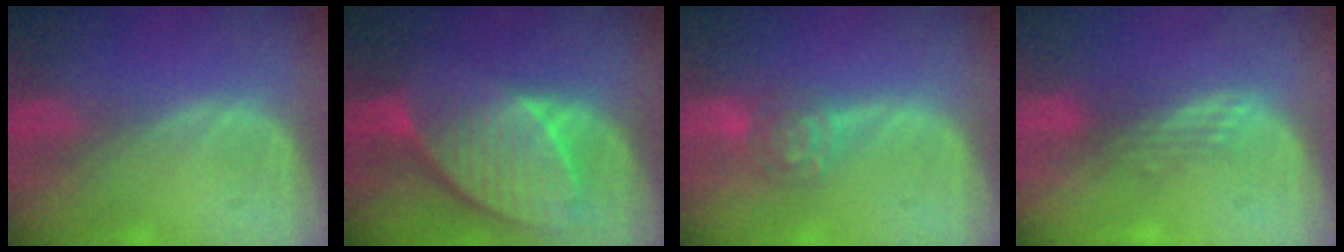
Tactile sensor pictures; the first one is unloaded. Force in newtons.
{"total": 10.2, "press": 8.9, "slide": 5.0}
{"total": 4.7, "press": 4.2, "slide": 2.2}
{"total": 3.0, "press": 2.5, "slide": 1.7}